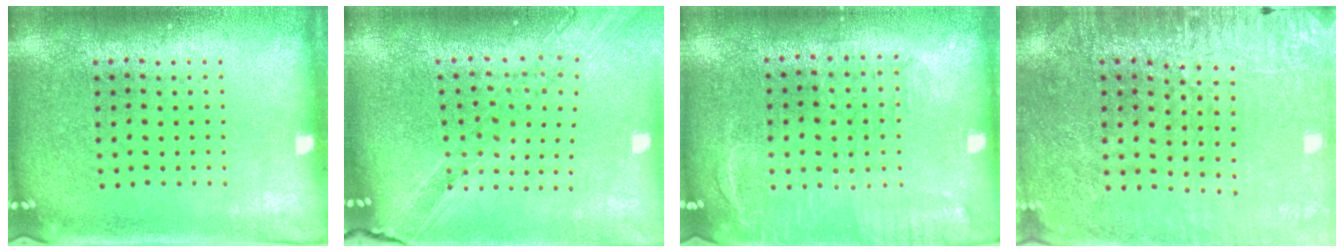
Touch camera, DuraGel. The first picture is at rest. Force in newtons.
{"total": 1.3, "press": 1.3, "slide": 0.4}
{"total": 1.7, "press": 1.4, "slide": 1.0}
{"total": 3.0, "press": 2.9, "slide": 0.6}